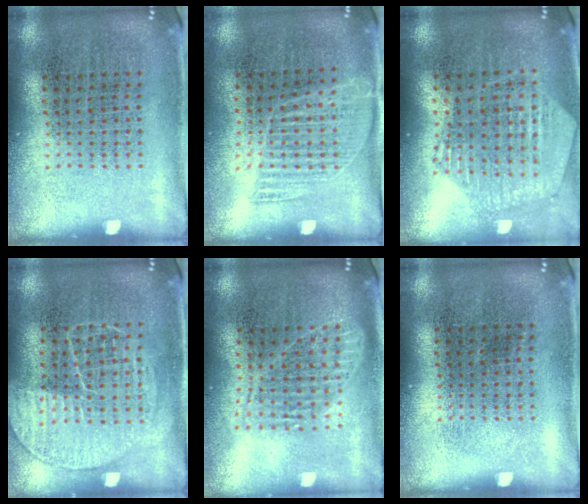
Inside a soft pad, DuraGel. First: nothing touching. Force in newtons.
{"total": 1.2, "press": 1.0, "slide": 0.7}
{"total": 1.1, "press": 1.1, "slide": 0.3}
{"total": 1.3, "press": 1.3, "slide": 0.3}
{"total": 1.8, "press": 1.5, "slide": 0.9}
{"total": 0.0}